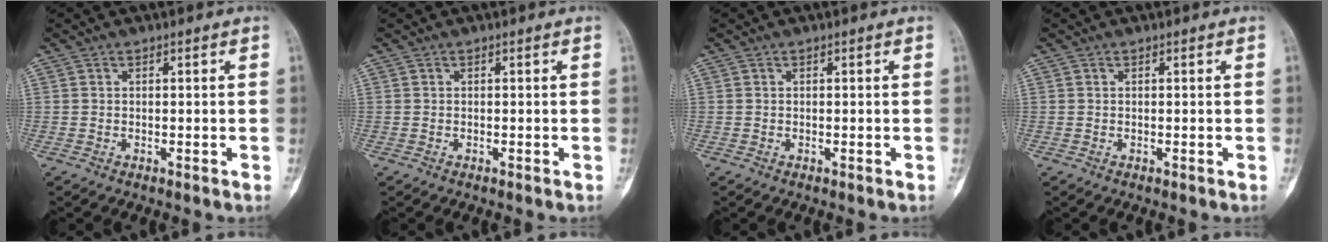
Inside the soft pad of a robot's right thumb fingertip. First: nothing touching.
{"total": 0.0}
{"total": 0.0}
{"total": 0.0}